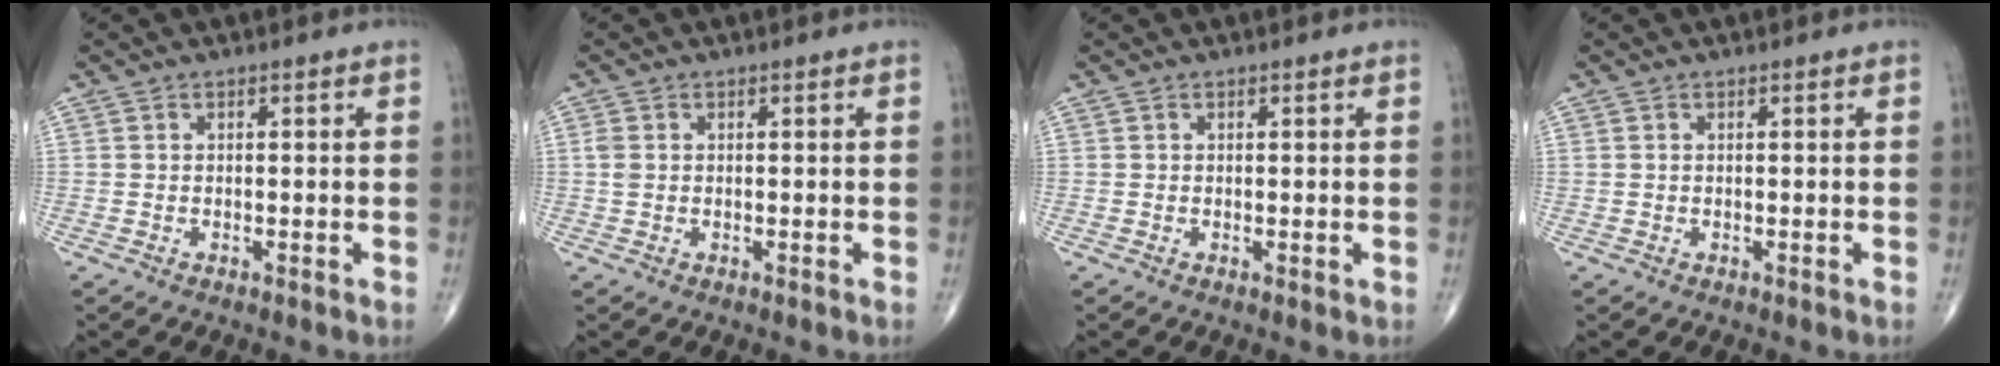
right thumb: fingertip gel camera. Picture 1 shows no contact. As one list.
[{"total": 1.5, "force": [0.2, 1.1, 1.0], "torque": [-0.029, 0.002, 0.003]}, {"total": 0.0}, {"total": 0.0}]